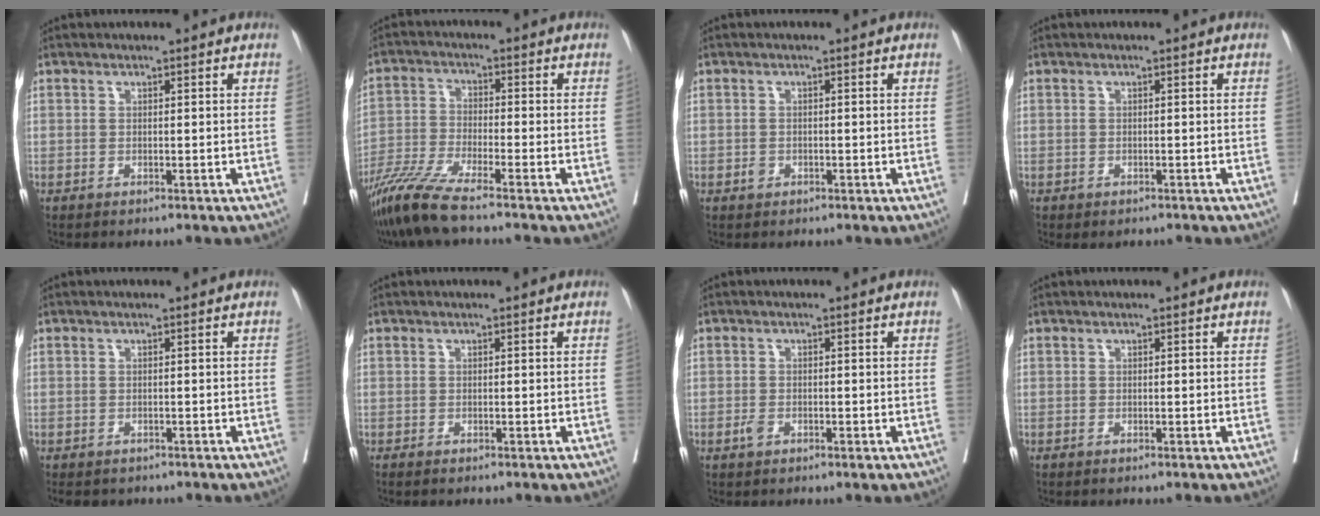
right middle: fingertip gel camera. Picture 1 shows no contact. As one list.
[{"total": 8.8, "force": [-7.0, -0.3, 5.2], "torque": [-0.107, -0.034, -0.141]}, {"total": 1.0, "force": [-0.5, 0.8, 0.4], "torque": [-0.004, 0.003, -0.006]}, {"total": 1.5, "force": [-1.3, 0.7, 0.4], "torque": [-0.009, -0.003, -0.017]}, {"total": 4.7, "force": [-3.7, 2.5, 1.5], "torque": [-0.028, -0.004, -0.048]}, {"total": 0.6, "force": [-0.5, 0.2, 0.3], "torque": [-0.008, -0.002, -0.008]}, {"total": 1.8, "force": [-0.8, 0.9, 1.3], "torque": [-0.023, 0.001, -0.013]}, {"total": 0.0}]